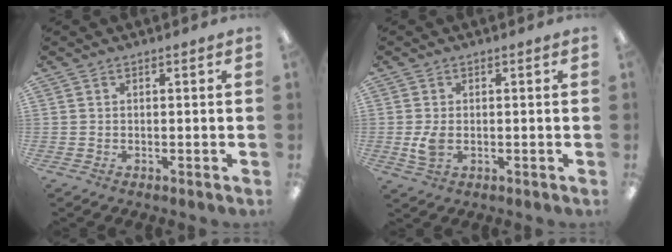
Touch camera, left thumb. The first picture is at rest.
{"total": 4.1, "force": [-0.2, 2.6, 3.1], "torque": [-0.061, -0.009, -0.010]}